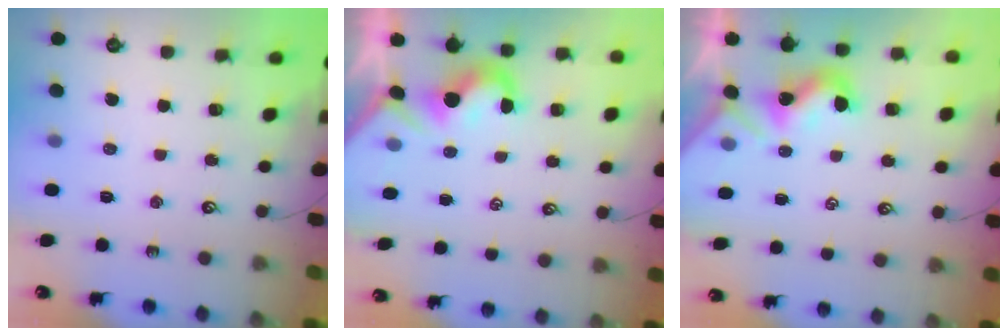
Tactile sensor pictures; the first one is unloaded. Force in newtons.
{"total": 1.8, "press": 1.6, "slide": 0.8}
{"total": 2.0, "press": 2.0, "slide": 0.4}